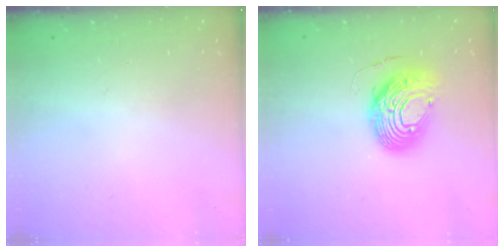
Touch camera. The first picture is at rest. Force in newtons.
{"total": 12.9, "press": 12.8, "slide": 1.3}